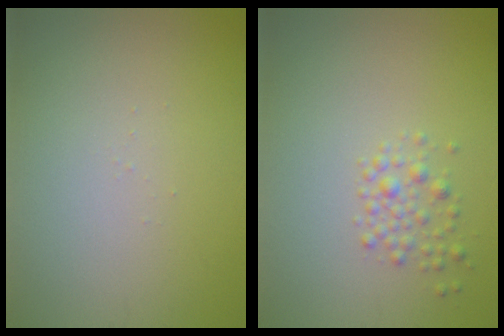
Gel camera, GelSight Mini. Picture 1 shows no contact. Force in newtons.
{"total": 1.7, "press": 1.7, "slide": 0.1}